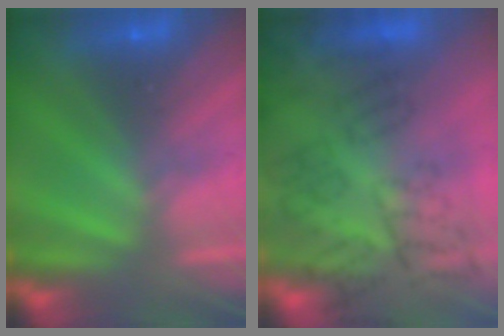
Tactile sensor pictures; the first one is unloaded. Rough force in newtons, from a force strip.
{"total": 14.6}